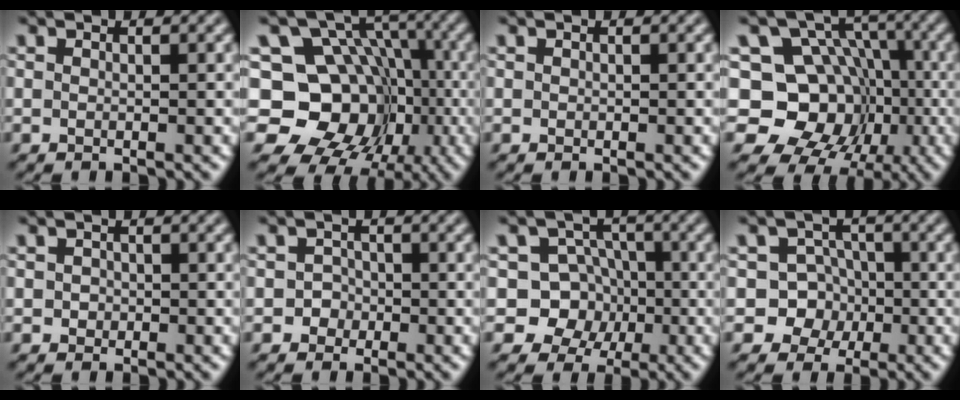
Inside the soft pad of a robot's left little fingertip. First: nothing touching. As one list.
[{"total": 12.1, "force": [-2.9, 10.2, 6.0], "torque": [-0.102, -0.002, -0.072]}, {"total": 0.0}, {"total": 10.7, "force": [-2.5, 9.0, 5.2], "torque": [-0.085, 0.002, -0.068]}, {"total": 0.9, "force": [-0.2, 0.8, 0.3], "torque": [-0.001, -0.001, -0.005]}, {"total": 1.7, "force": [-0.7, 1.5, 0.2], "torque": [0.015, 0.004, -0.019]}, {"total": 7.8, "force": [-1.8, 7.2, 2.4], "torque": [-0.025, 0.027, -0.064]}, {"total": 6.7, "force": [-2.1, 6.2, 1.5], "torque": [-0.010, 0.019, -0.063]}]